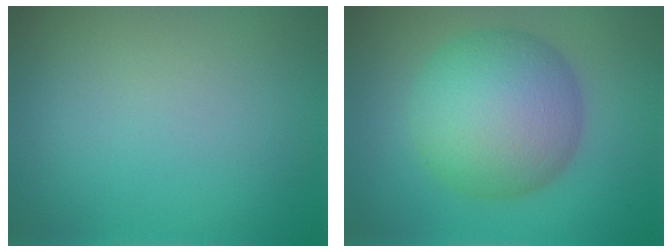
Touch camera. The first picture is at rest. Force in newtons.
{"total": 9.2, "press": 9.2, "slide": 0.4}